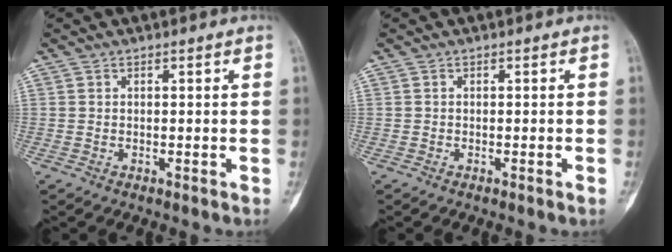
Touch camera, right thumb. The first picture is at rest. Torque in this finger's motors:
{"motor_torque": [-0.08, -0.18, -0.17, 0.10, -0.04]}